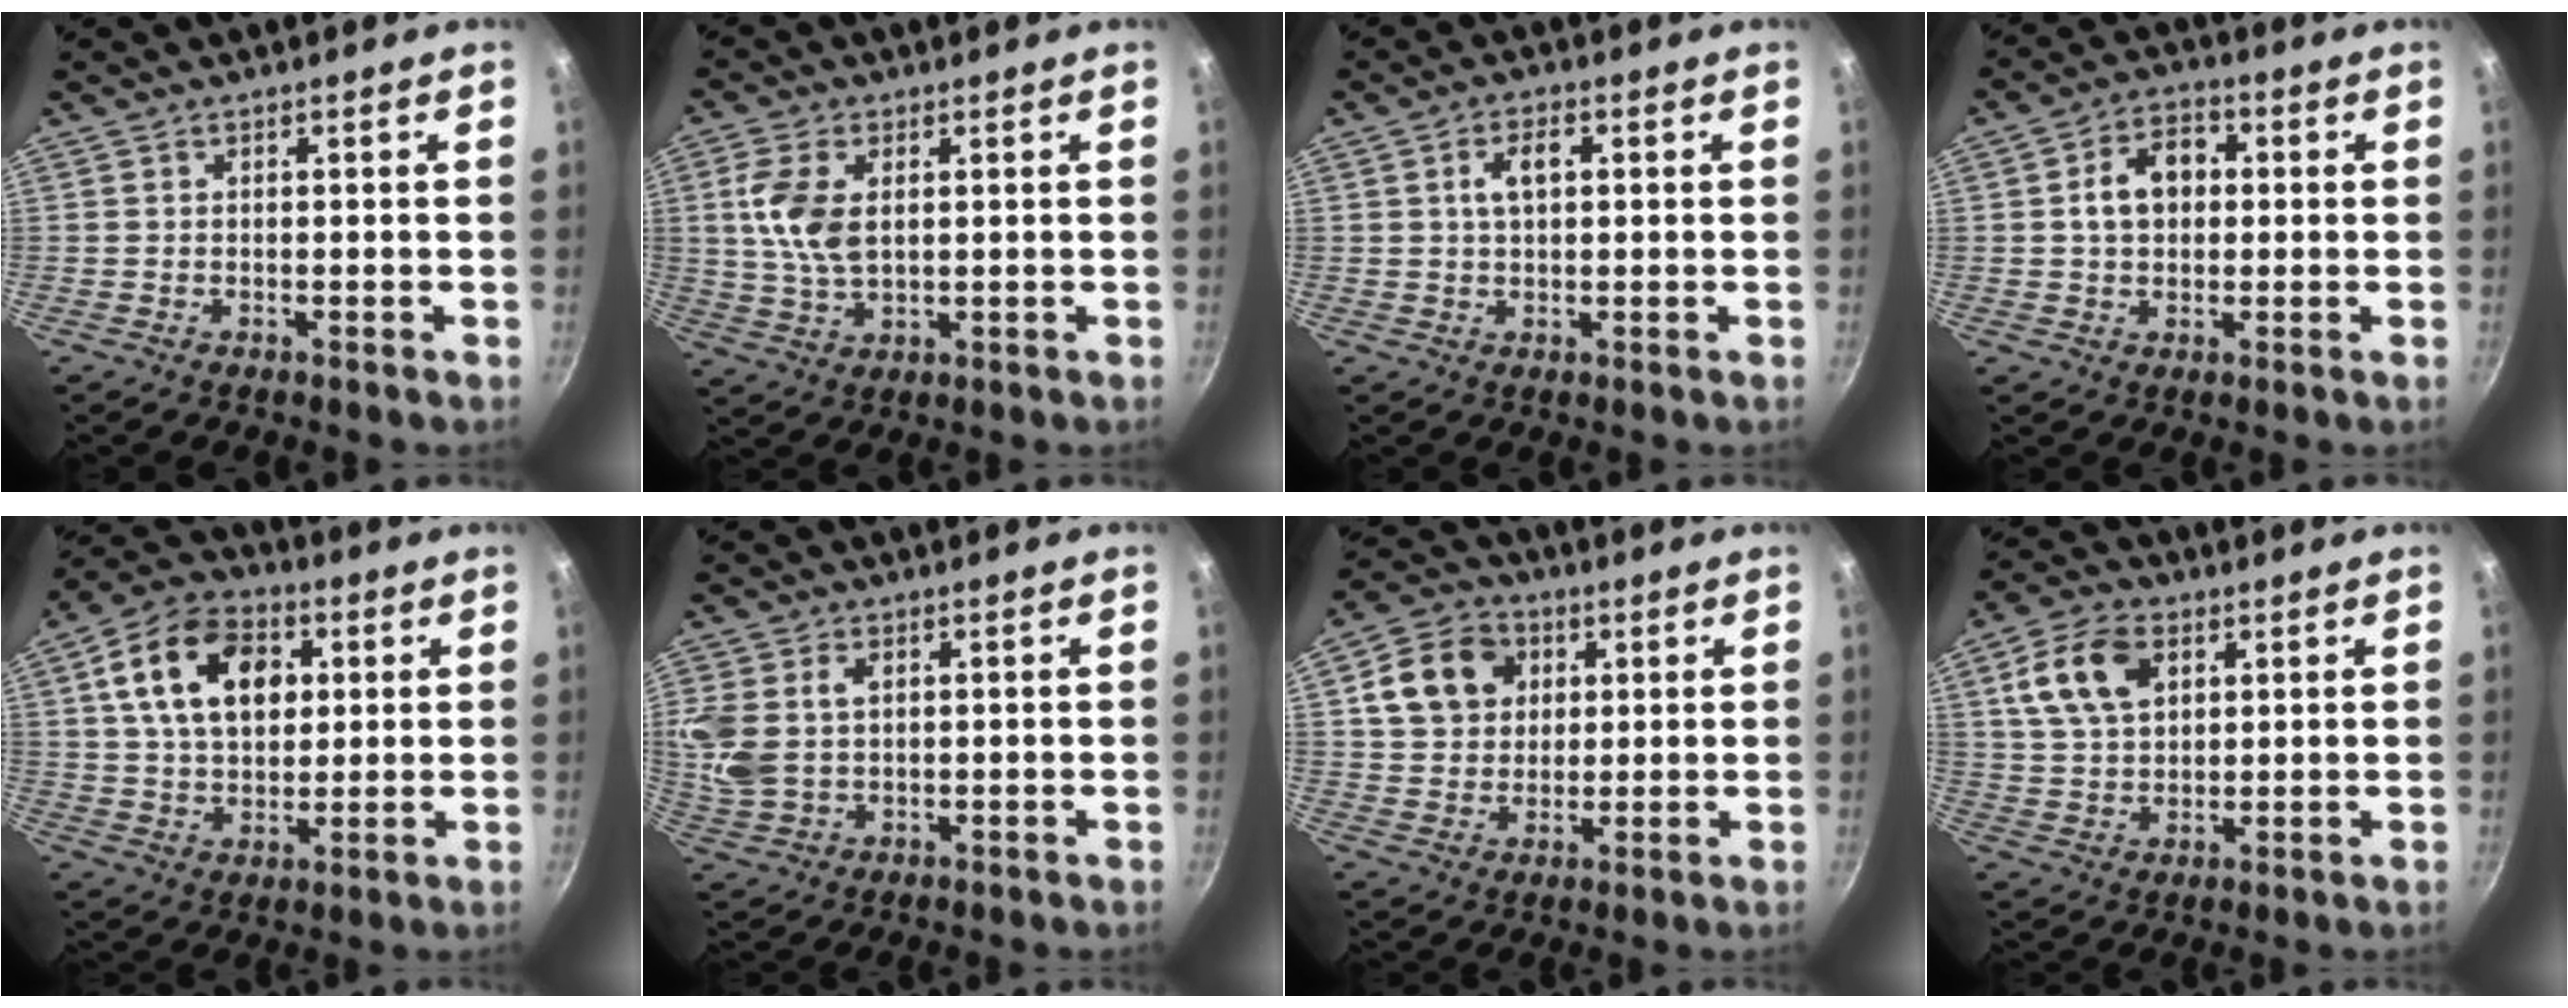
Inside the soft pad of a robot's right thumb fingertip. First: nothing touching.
{"total": 8.7, "force": [1.7, 4.9, 6.9], "torque": [-0.137, -0.004, 0.035]}
{"total": 4.5, "force": [1.0, 2.5, 3.6], "torque": [-0.052, 0.010, 0.016]}
{"total": 8.4, "force": [1.0, 6.2, 5.6], "torque": [-0.065, 0.018, 0.008]}
{"total": 16.7, "force": [4.6, 11.2, 11.4], "torque": [-0.166, 0.006, 0.067]}
{"total": 9.4, "force": [1.9, 6.6, 6.4], "torque": [-0.132, -0.001, 0.041]}
{"total": 11.7, "force": [3.6, 9.6, 5.6], "torque": [-0.078, 0.007, 0.055]}
{"total": 11.5, "force": [4.2, 7.6, 7.6], "torque": [-0.124, 0.002, 0.075]}